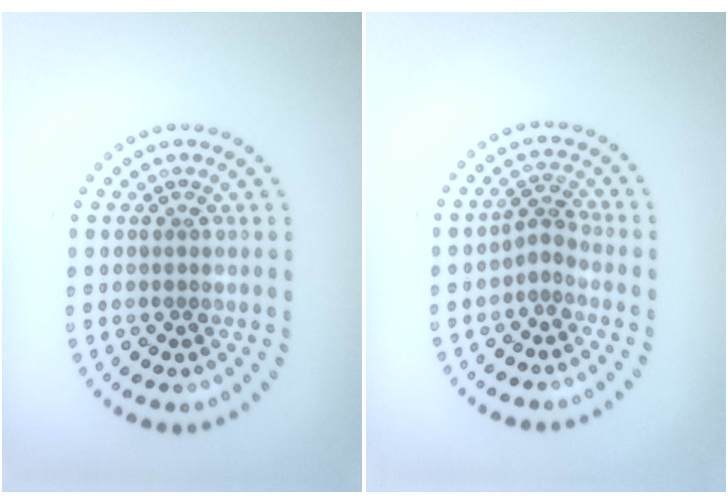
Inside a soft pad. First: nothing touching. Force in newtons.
{"total": 1.9, "press": 1.2, "slide": 1.4}